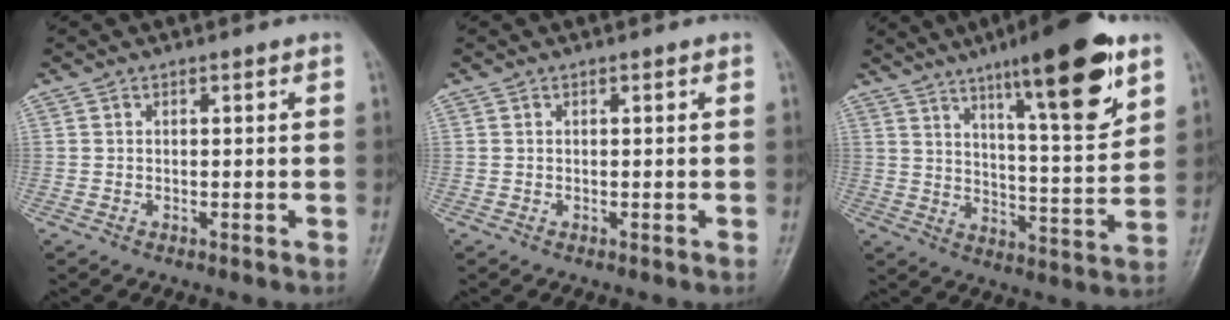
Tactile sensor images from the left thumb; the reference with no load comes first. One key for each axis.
{"total": 0.0}
{"total": 18.8, "fx": 10.9, "fy": 3.7, "fz": 14.8, "tx": -0.201, "ty": -0.053, "tz": 0.170}